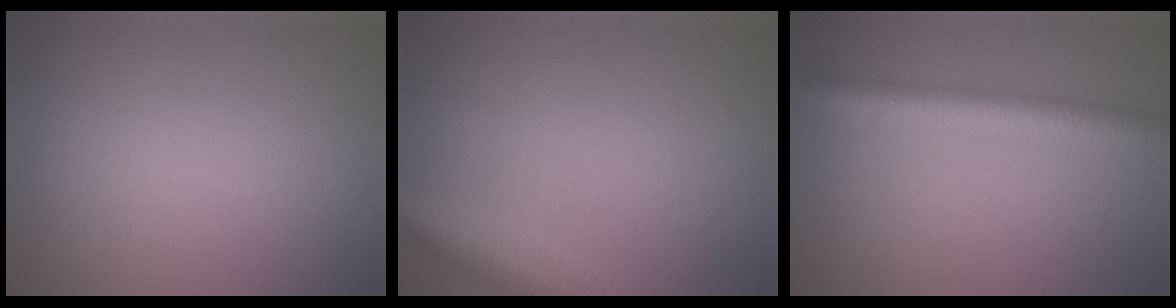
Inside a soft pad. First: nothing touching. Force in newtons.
{"total": 7.4, "press": 7.4, "slide": 0.7}
{"total": 5.1, "press": 5.1, "slide": 0.1}